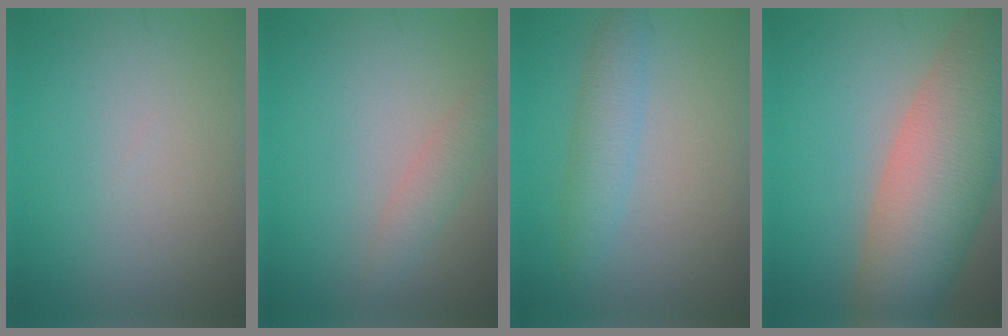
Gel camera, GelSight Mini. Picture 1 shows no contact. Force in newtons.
{"total": 1.8, "press": 1.8, "slide": 0.1}
{"total": 2.6, "press": 2.6, "slide": 0.2}
{"total": 11.5, "press": 11.5, "slide": 0.7}